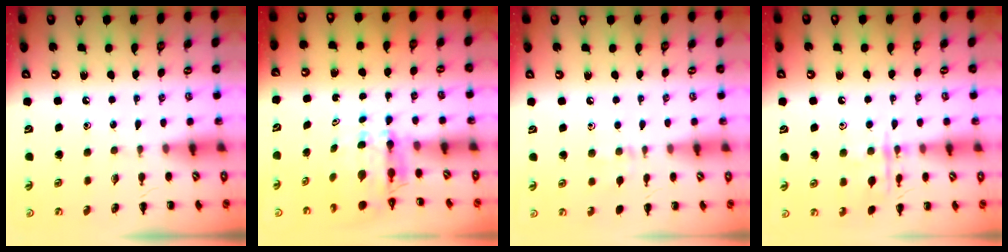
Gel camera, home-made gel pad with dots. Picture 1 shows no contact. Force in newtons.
{"total": 4.9, "press": 4.8, "slide": 1.1}
{"total": 5.7, "press": 5.6, "slide": 1.5}
{"total": 11.4, "press": 11.4, "slide": 0.6}